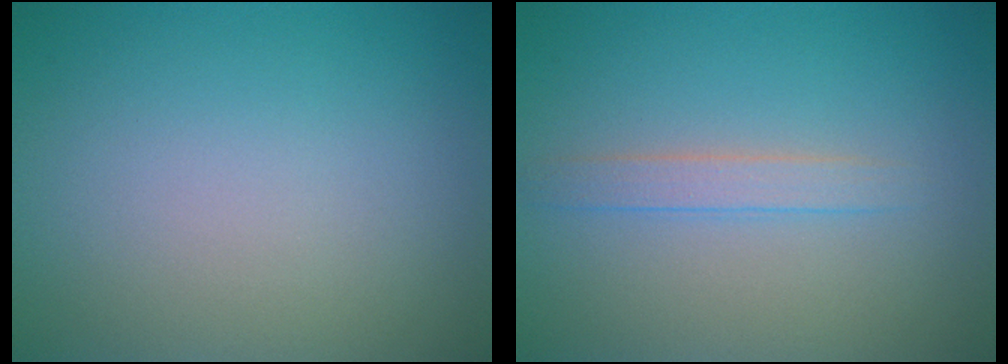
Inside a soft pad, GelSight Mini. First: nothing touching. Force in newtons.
{"total": 1.7, "press": 1.7, "slide": 0.0}